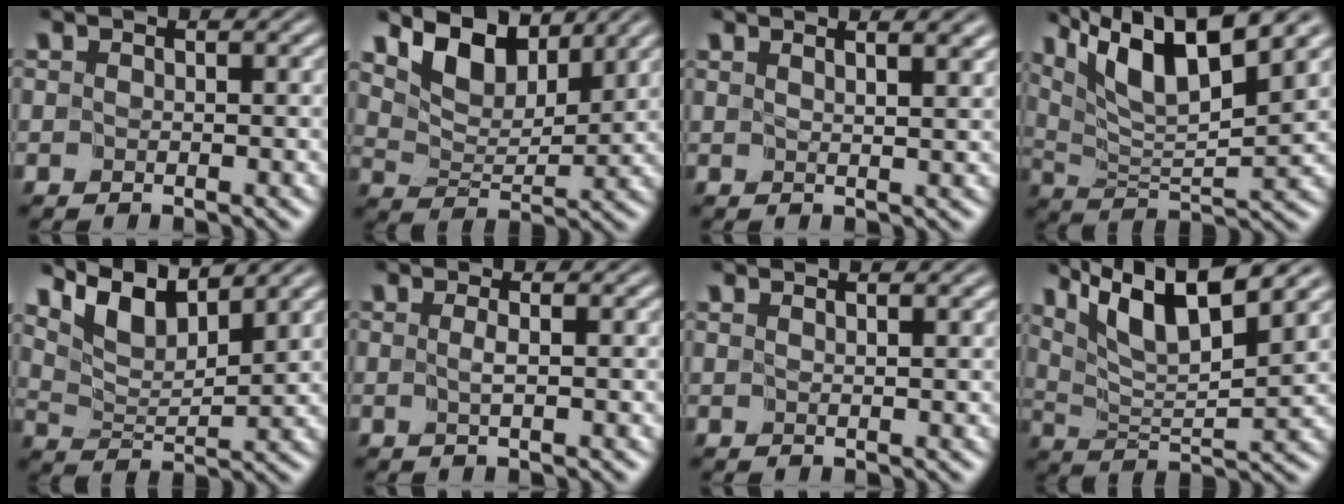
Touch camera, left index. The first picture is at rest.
{"total": 6.6, "force": [5.1, 2.8, 3.3], "torque": [-0.069, 0.002, 0.080]}
{"total": 5.3, "force": [3.7, 2.0, 3.2], "torque": [-0.013, 0.035, 0.022]}
{"total": 9.2, "force": [5.7, 2.0, 6.9], "torque": [-0.137, 0.004, 0.107]}
{"total": 6.0, "force": [4.9, 1.5, 3.1], "torque": [-0.072, 0.003, 0.093]}
{"total": 0.6, "force": [-0.1, -0.3, 0.6], "torque": [-0.015, 0.001, 0.000]}
{"total": 1.8, "force": [1.5, 0.3, 0.8], "torque": [-0.005, 0.001, 0.005]}
{"total": 8.4, "force": [5.8, 1.7, 5.8], "torque": [-0.112, 0.012, 0.106]}